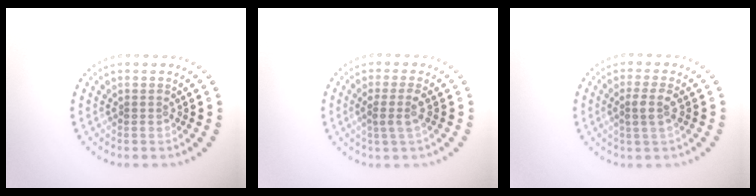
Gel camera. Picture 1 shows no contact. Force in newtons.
{"total": 1.9, "press": 1.4, "slide": 1.3}
{"total": 1.7, "press": 1.5, "slide": 0.8}